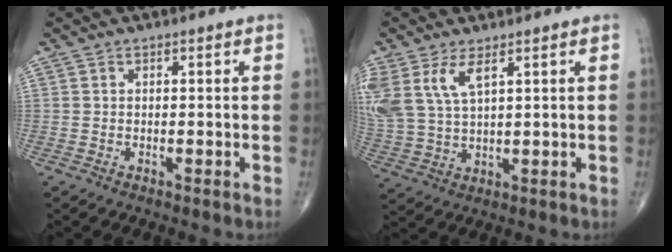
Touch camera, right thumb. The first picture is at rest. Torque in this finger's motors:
{"motor_torque": [0.19, 0.30, 0.99, 0.70, 0.12]}